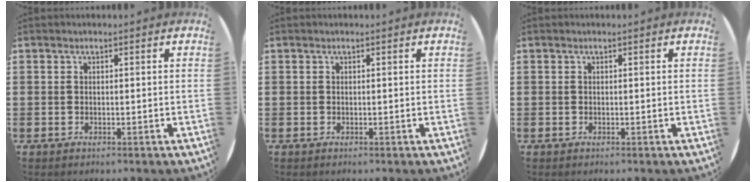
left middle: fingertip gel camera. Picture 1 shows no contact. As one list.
[{"total": 0.0}, {"total": 0.0}]